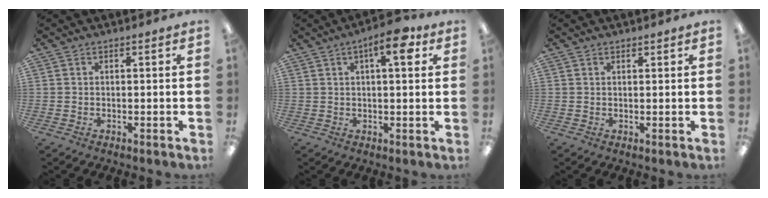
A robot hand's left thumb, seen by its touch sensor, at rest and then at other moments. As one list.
[{"total": 8.2, "force": [3.8, 2.7, 6.8], "torque": [-0.090, -0.010, 0.054]}, {"total": 0.9, "force": [0.8, 0.3, 0.1], "torque": [-0.002, 0.000, 0.015]}]